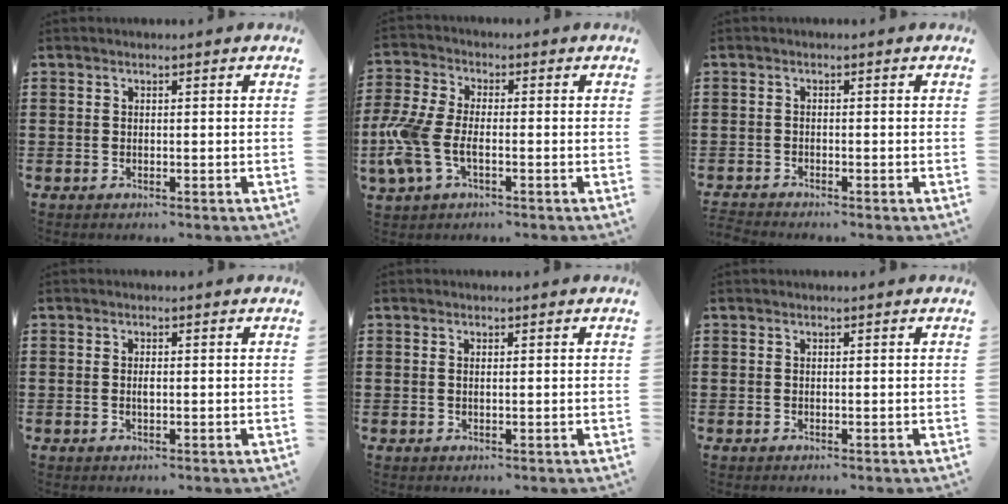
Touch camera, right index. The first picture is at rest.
{"total": 7.6, "force": [-2.0, 3.9, 6.3], "torque": [-0.164, -0.009, -0.045]}
{"total": 1.3, "force": [-1.3, -0.1, -0.1], "torque": [-0.001, 0.000, -0.029]}
{"total": 1.0, "force": [0.0, 0.4, 0.9], "torque": [-0.017, 0.003, -0.001]}
{"total": 0.6, "force": [0.2, 0.2, 0.5], "torque": [-0.011, 0.000, 0.004]}
{"total": 0.0}